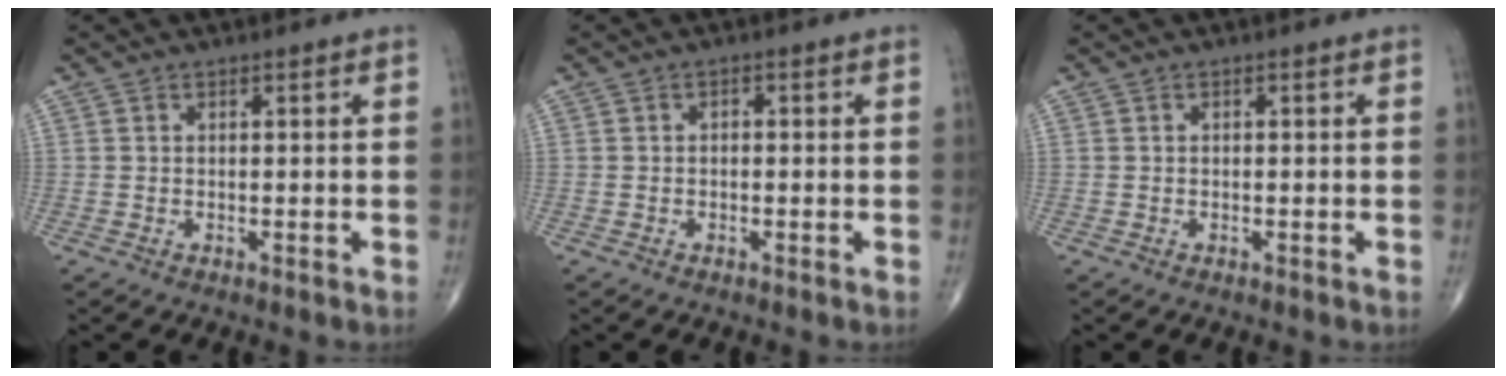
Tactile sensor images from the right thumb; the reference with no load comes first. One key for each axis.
{"total": 0.9, "fx": -0.1, "fy": 0.6, "fz": 0.6, "tx": -0.005, "ty": 0.004, "tz": -0.005}
{"total": 0.0}